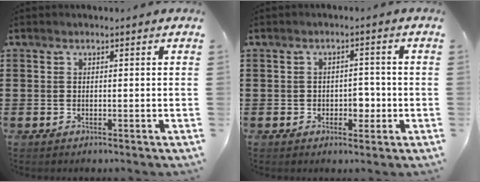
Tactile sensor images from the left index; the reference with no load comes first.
{"total": 3.1, "force": [-0.8, 2.2, 2.0], "torque": [-0.036, 0.001, -0.022]}